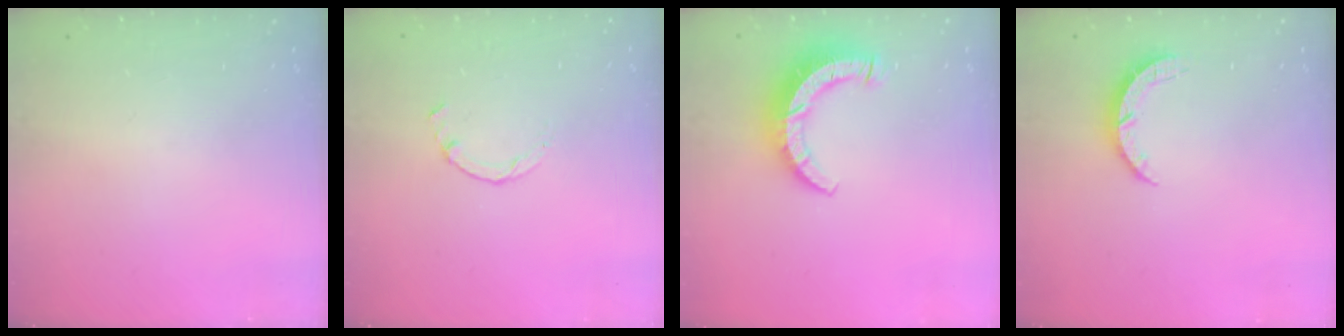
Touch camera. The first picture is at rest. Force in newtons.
{"total": 0.0}
{"total": 9.4, "press": 9.3, "slide": 0.9}
{"total": 3.6, "press": 3.6, "slide": 0.4}